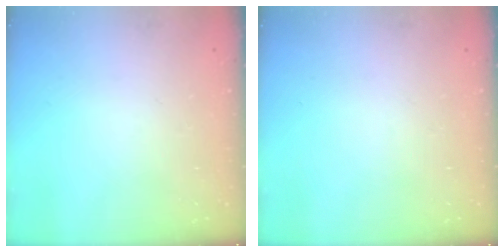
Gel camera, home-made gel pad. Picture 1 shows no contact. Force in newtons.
{"total": 0.0}